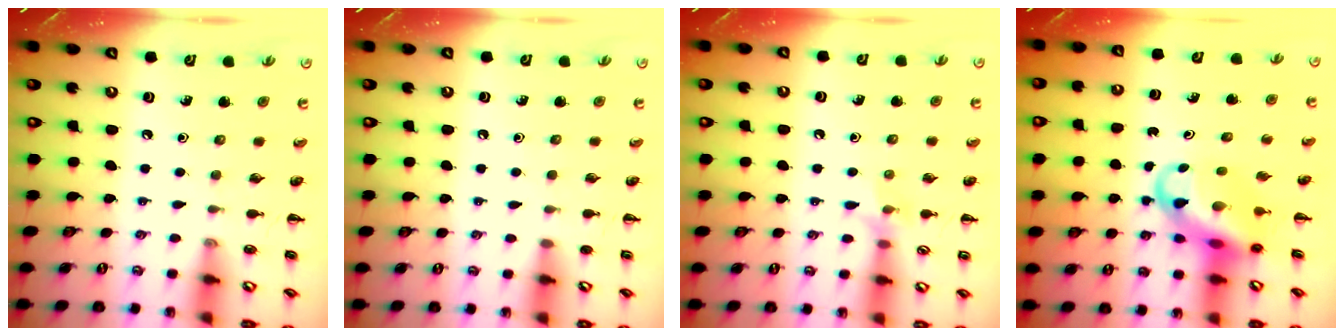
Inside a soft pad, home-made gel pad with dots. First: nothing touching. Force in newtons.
{"total": 1.9, "press": 1.9, "slide": 0.4}
{"total": 7.0, "press": 6.8, "slide": 1.7}
{"total": 9.9, "press": 9.5, "slide": 2.8}